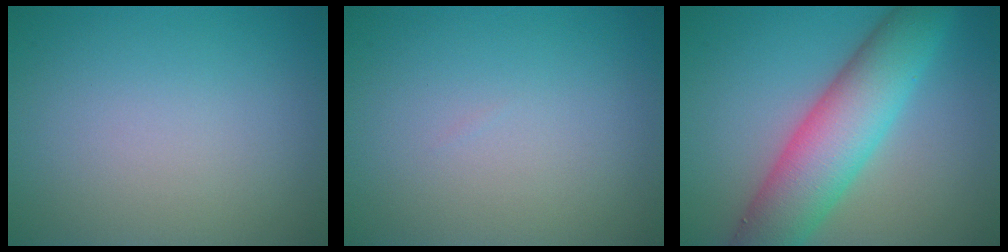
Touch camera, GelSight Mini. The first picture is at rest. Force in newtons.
{"total": 0.0}
{"total": 8.5, "press": 8.5, "slide": 0.2}